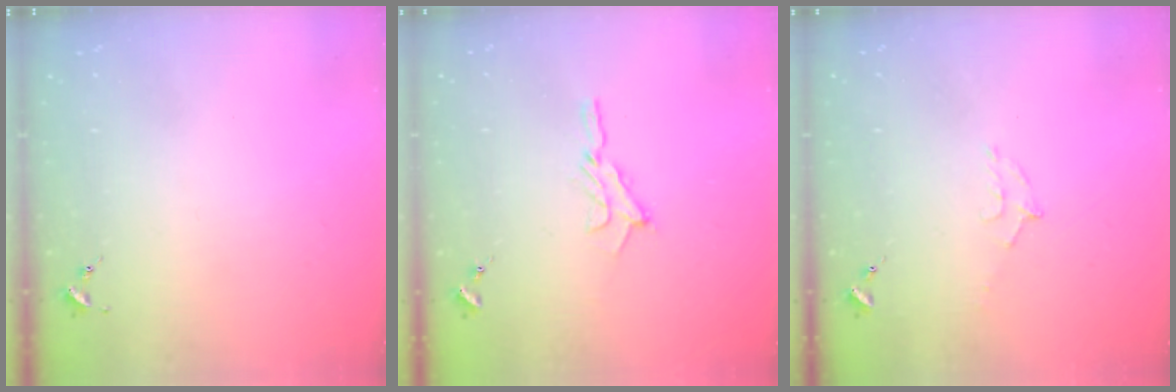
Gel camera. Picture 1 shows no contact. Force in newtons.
{"total": 8.2, "press": 8.2, "slide": 0.6}
{"total": 6.2, "press": 6.1, "slide": 1.1}